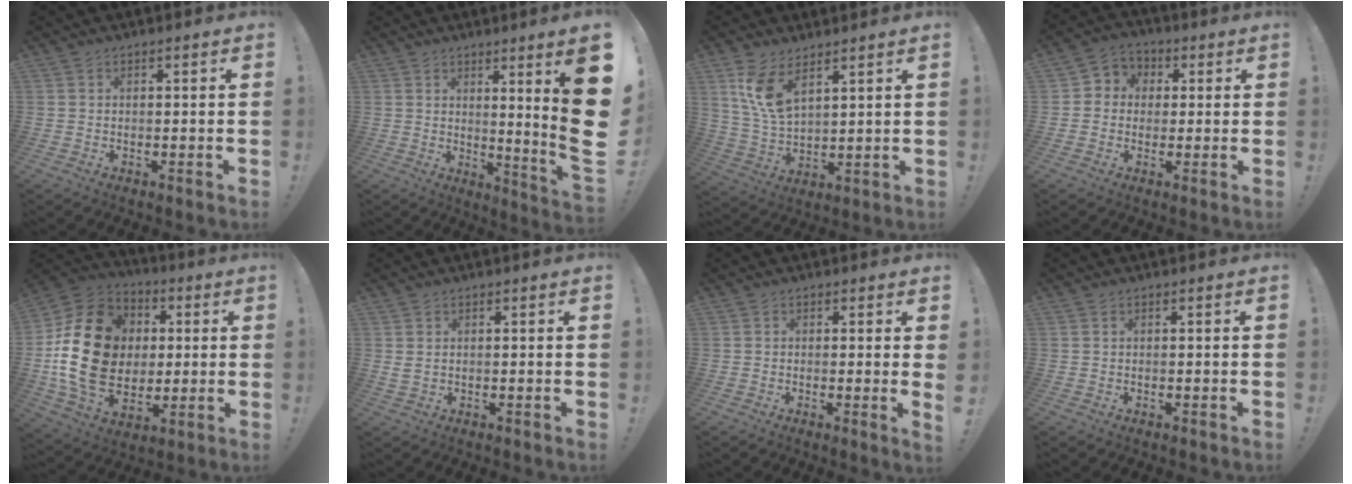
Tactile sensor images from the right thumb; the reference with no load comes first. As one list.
[{"total": 12.7, "force": [3.1, -1.9, 12.2], "torque": [-0.168, -0.053, 0.031]}, {"total": 9.9, "force": [6.2, 4.3, 6.5], "torque": [-0.121, -0.032, 0.116]}, {"total": 5.7, "force": [-0.8, 5.4, 1.5], "torque": [-0.013, 0.012, -0.012]}, {"total": 24.6, "force": [1.6, 19.2, 15.3], "torque": [-0.261, 0.011, 0.054]}, {"total": 1.5, "force": [0.8, 0.4, 1.2], "torque": [-0.017, -0.003, 0.014]}, {"total": 1.8, "force": [0.5, -0.4, 1.7], "torque": [-0.014, -0.010, 0.003]}, {"total": 0.0}]